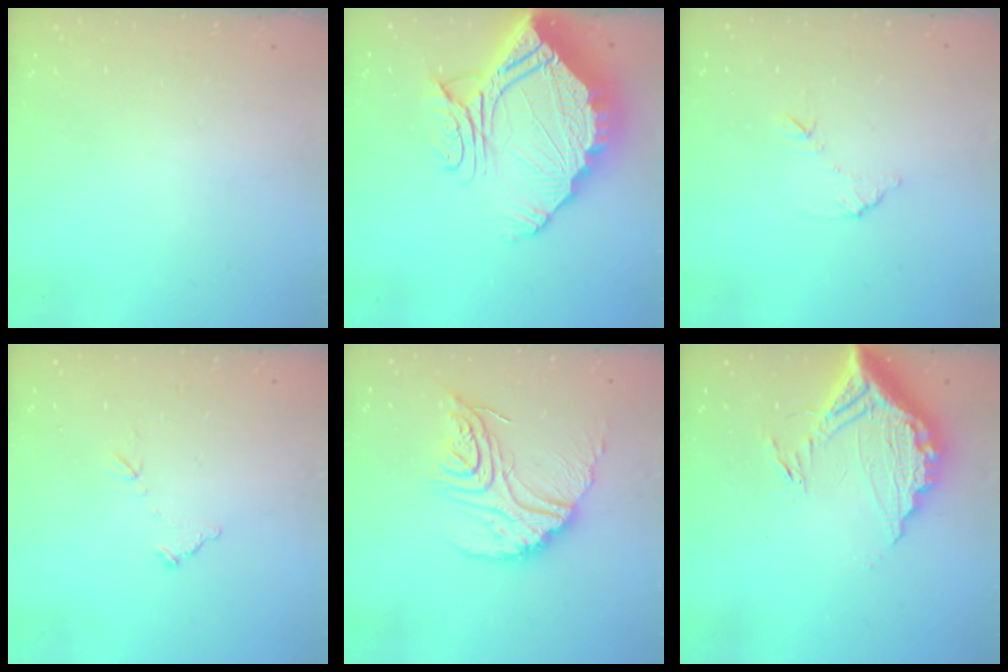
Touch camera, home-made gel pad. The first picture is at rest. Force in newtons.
{"total": 25.8, "press": 25.7, "slide": 2.2}
{"total": 7.2, "press": 7.2, "slide": 0.4}
{"total": 6.9, "press": 6.9, "slide": 0.4}
{"total": 20.1, "press": 20.0, "slide": 1.8}
{"total": 14.7, "press": 14.7, "slide": 1.2}